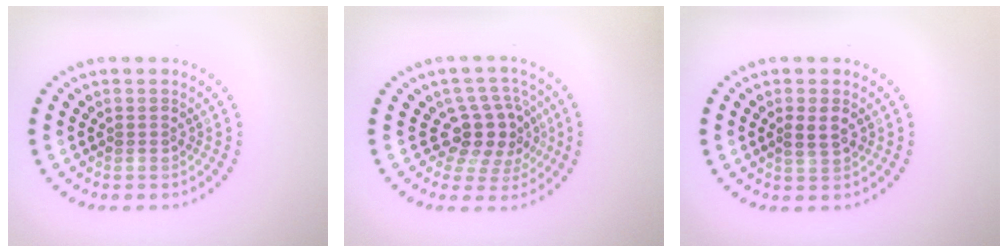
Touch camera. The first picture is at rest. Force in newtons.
{"total": 4.0, "press": 3.5, "slide": 2.0}
{"total": 1.9, "press": 1.8, "slide": 0.6}